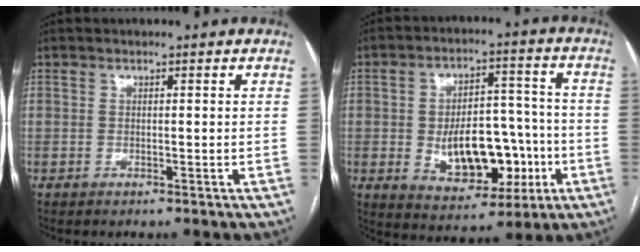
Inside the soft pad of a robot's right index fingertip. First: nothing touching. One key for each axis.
{"total": 14.0, "fx": -3.0, "fy": 7.7, "fz": 11.3, "tx": -0.176, "ty": 0.018, "tz": -0.033}